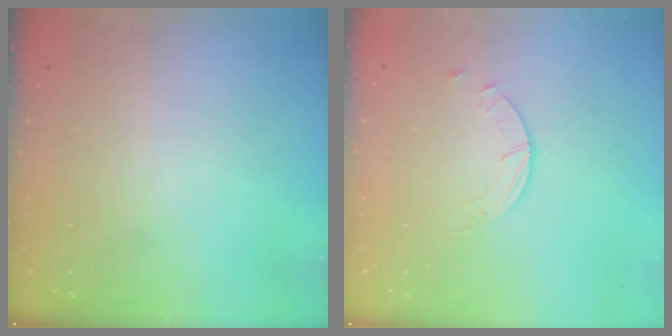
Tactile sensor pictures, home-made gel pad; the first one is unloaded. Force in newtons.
{"total": 0.9, "press": 0.9, "slide": 0.2}